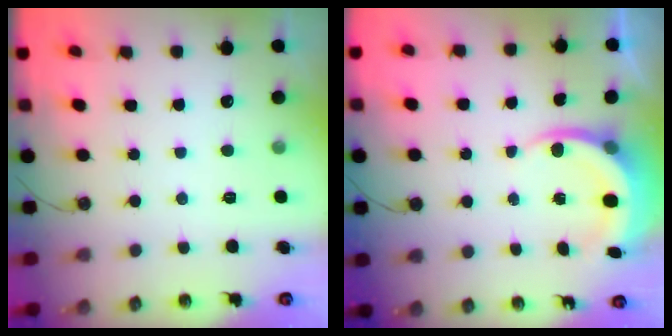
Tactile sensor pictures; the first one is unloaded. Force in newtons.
{"total": 6.1, "press": 5.9, "slide": 1.4}